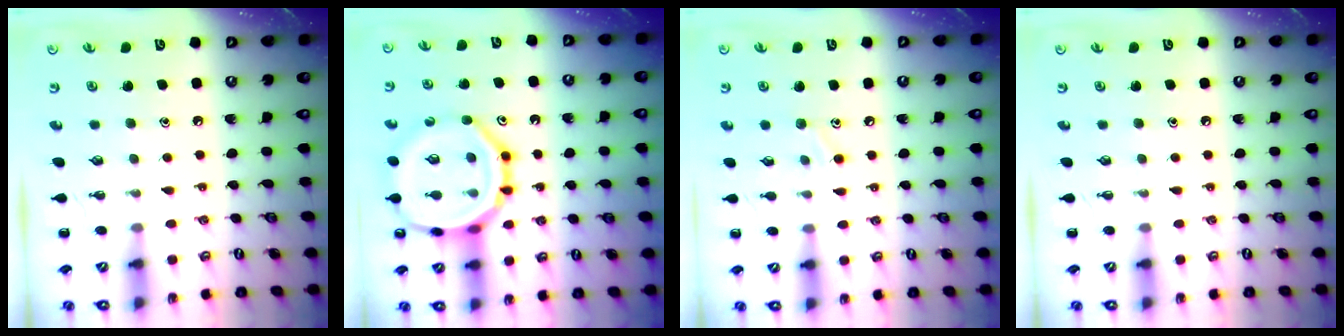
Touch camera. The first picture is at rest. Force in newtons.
{"total": 18.9, "press": 18.8, "slide": 2.1}
{"total": 6.3, "press": 6.1, "slide": 1.6}
{"total": 0.0}